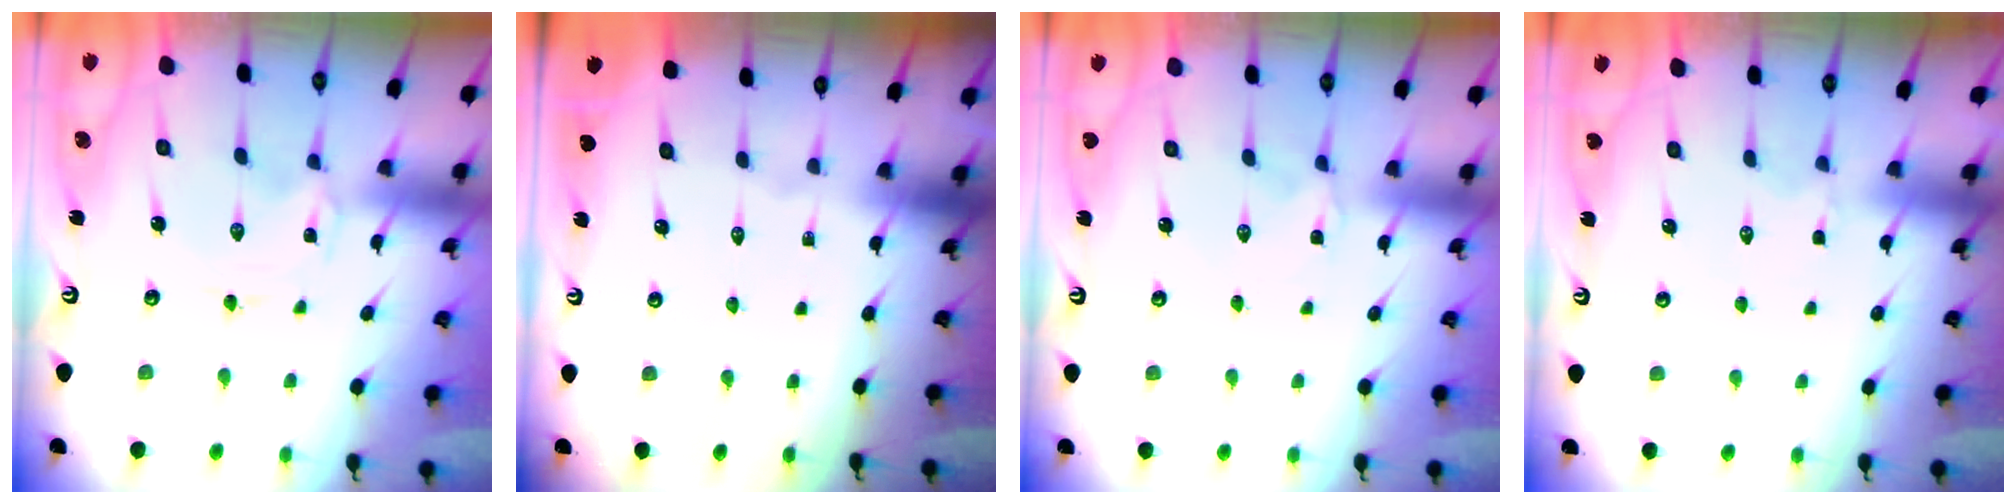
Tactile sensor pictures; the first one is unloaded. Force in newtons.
{"total": 0.0}
{"total": 1.1, "press": 1.0, "slide": 0.3}
{"total": 2.6, "press": 2.4, "slide": 1.2}